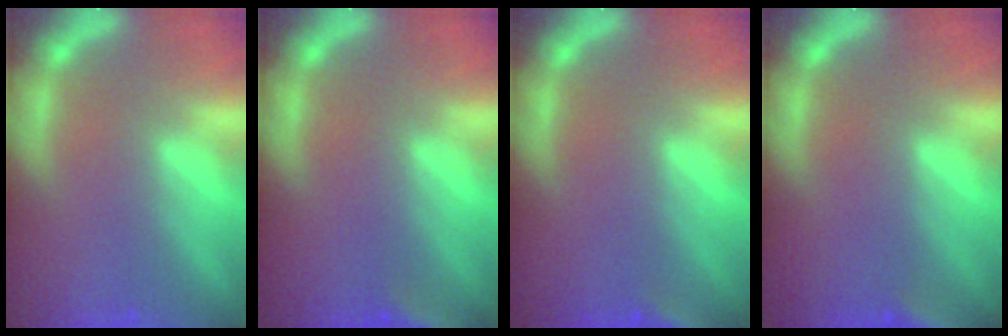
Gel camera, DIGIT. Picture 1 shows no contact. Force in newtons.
{"total": 3.5}
{"total": 2.4}
{"total": 2.9}